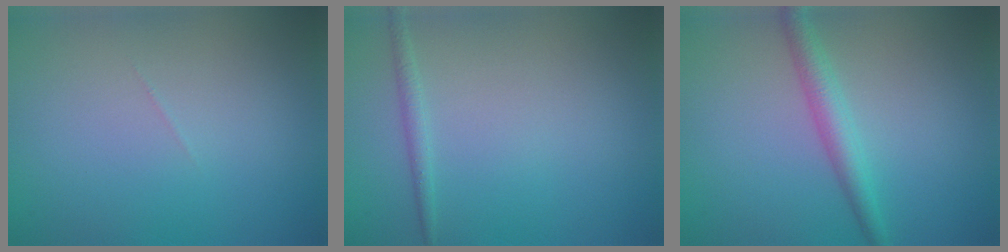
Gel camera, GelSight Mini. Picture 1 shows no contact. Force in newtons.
{"total": 1.1, "press": 1.1, "slide": 0.1}
{"total": 2.6, "press": 2.6, "slide": 0.0}